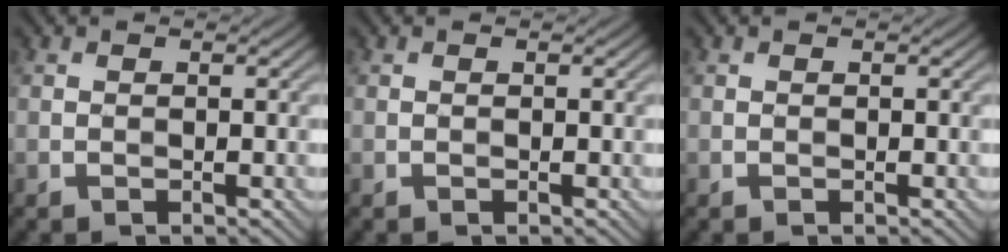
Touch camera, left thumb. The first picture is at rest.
{"total": 0.0}
{"total": 0.0}